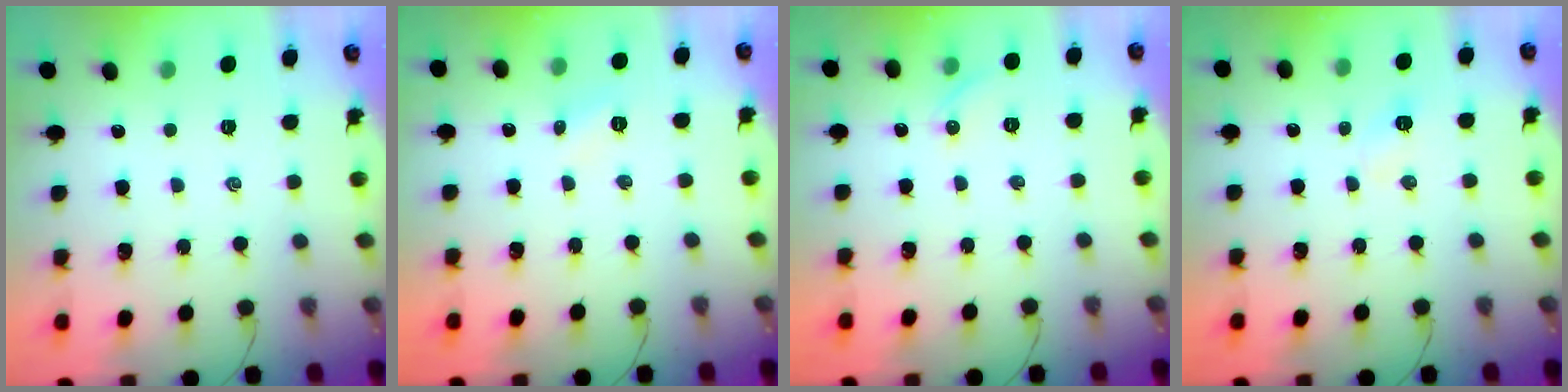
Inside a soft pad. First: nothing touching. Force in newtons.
{"total": 5.1, "press": 4.9, "slide": 1.6}
{"total": 5.2, "press": 5.0, "slide": 1.4}
{"total": 2.9, "press": 2.8, "slide": 0.8}